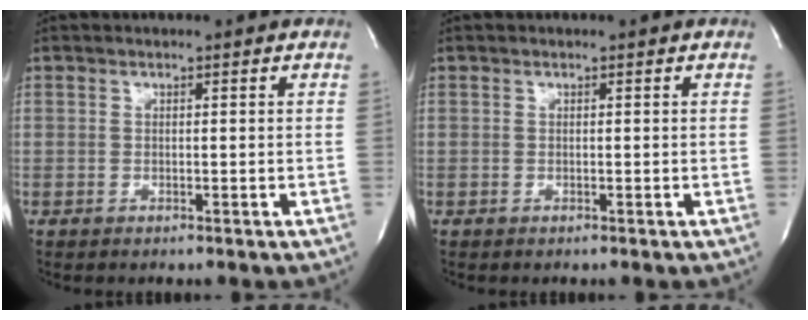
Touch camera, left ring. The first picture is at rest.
{"total": 0.0}